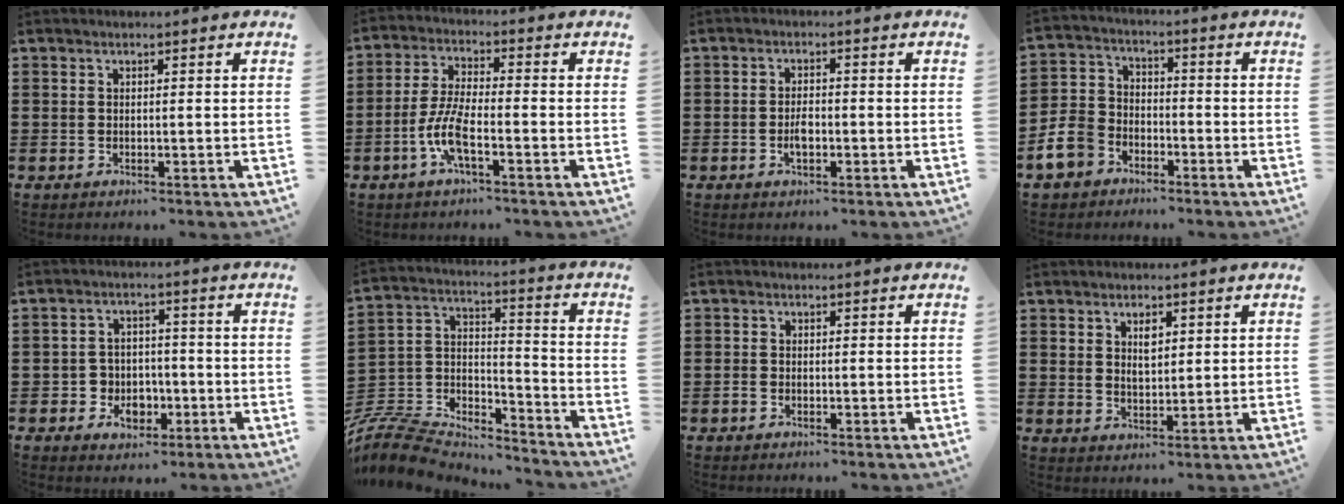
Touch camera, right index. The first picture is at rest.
{"total": 6.7, "force": [-3.0, 1.7, 5.8], "torque": [-0.145, -0.015, -0.064]}
{"total": 2.6, "force": [-0.7, 1.2, 2.2], "torque": [-0.041, 0.002, -0.012]}
{"total": 6.7, "force": [-4.4, 4.6, 2.1], "torque": [-0.084, 0.011, -0.097]}
{"total": 4.3, "force": [-1.3, 3.9, 1.2], "torque": [-0.035, 0.010, -0.027]}
{"total": 8.7, "force": [-8.1, 2.6, 1.8], "torque": [-0.063, 0.000, -0.167]}
{"total": 1.0, "force": [-0.7, 0.7, 0.2], "torque": [-0.006, 0.001, -0.015]}
{"total": 2.8, "force": [1.2, 1.5, 2.1], "torque": [-0.037, 0.001, 0.020]}